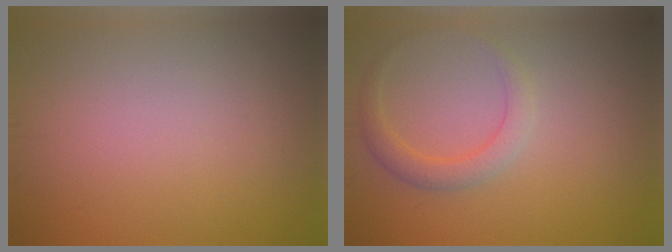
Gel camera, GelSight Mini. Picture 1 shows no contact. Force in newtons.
{"total": 2.4, "press": 2.4, "slide": 0.1}